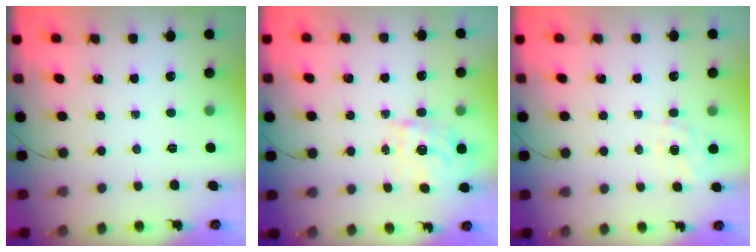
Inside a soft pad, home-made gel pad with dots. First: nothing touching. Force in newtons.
{"total": 0.9, "press": 0.7, "slide": 0.6}
{"total": 5.8, "press": 5.7, "slide": 1.5}